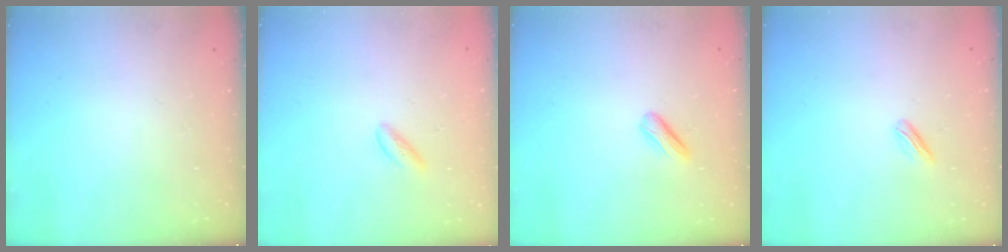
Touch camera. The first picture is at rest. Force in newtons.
{"total": 2.2, "press": 2.0, "slide": 0.9}
{"total": 4.1, "press": 3.9, "slide": 1.2}
{"total": 2.4, "press": 2.3, "slide": 0.6}